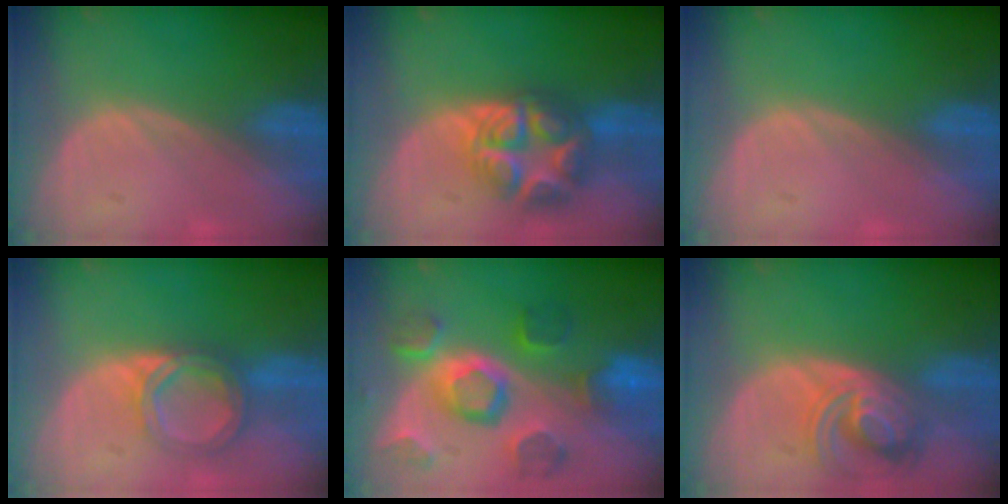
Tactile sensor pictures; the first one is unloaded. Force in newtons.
{"total": 8.6, "press": 8.5, "slide": 0.7}
{"total": 0.0}
{"total": 5.9, "press": 5.2, "slide": 2.7}
{"total": 11.2, "press": 10.0, "slide": 5.1}
{"total": 7.4, "press": 6.7, "slide": 3.2}